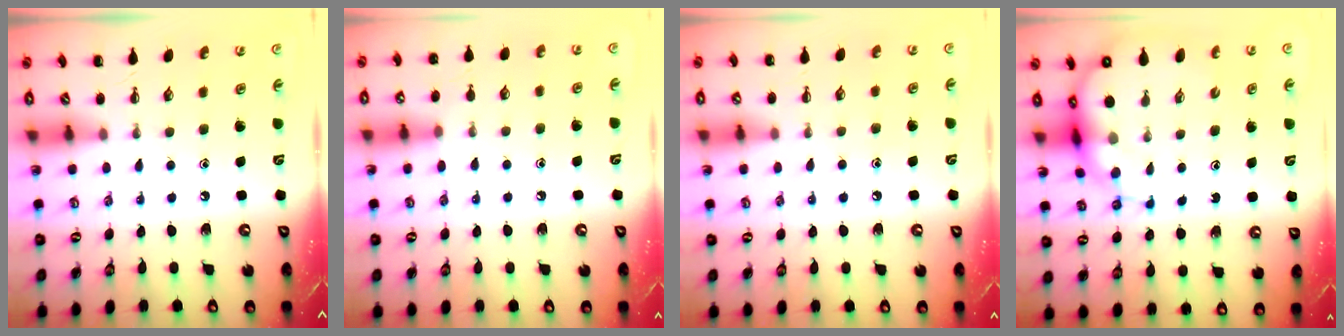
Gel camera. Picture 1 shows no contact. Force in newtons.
{"total": 7.1, "press": 6.6, "slide": 2.6}
{"total": 6.0, "press": 5.8, "slide": 1.7}
{"total": 10.7, "press": 10.3, "slide": 2.8}